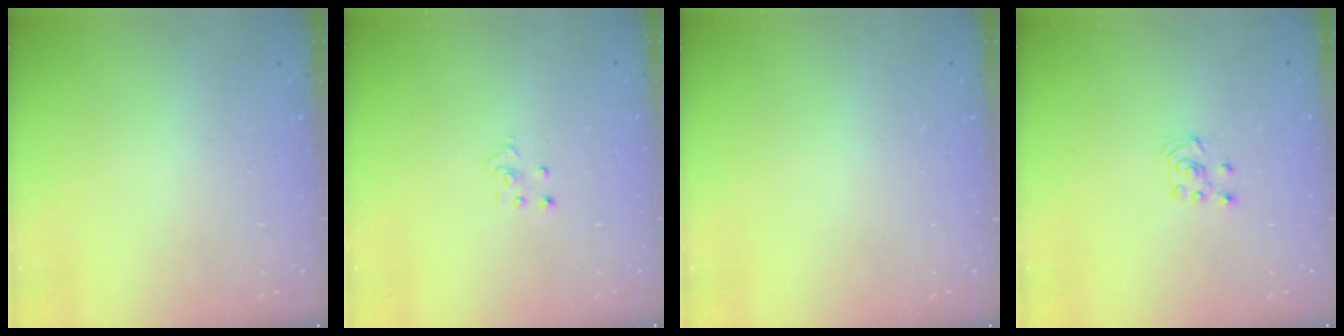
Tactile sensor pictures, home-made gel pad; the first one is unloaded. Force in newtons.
{"total": 2.8, "press": 2.8, "slide": 0.3}
{"total": 0.0}
{"total": 5.1, "press": 5.1, "slide": 0.5}